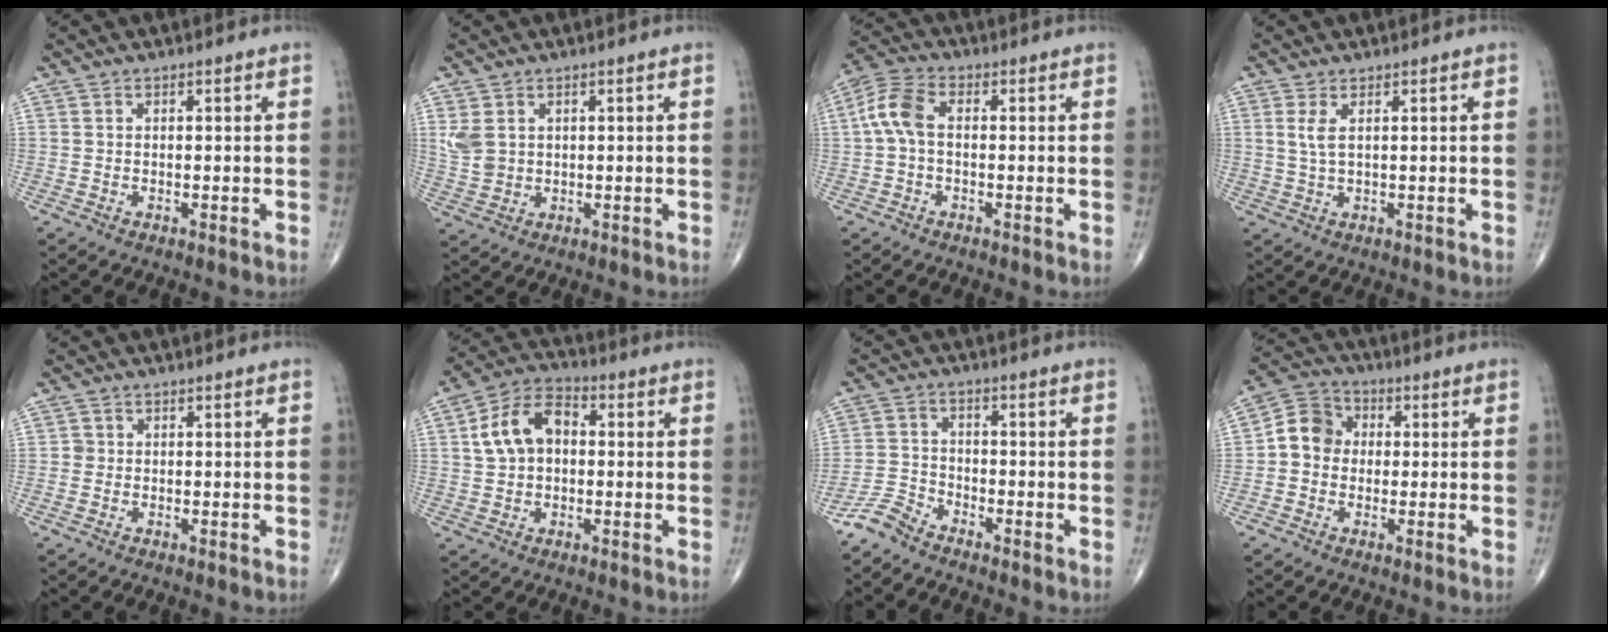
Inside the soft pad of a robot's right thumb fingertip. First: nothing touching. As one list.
[{"total": 4.3, "force": [1.4, 3.1, 2.5], "torque": [-0.052, -0.003, 0.039]}, {"total": 6.6, "force": [0.0, 3.8, 5.4], "torque": [-0.121, 0.021, -0.008]}, {"total": 2.7, "force": [0.9, 0.8, 2.4], "torque": [-0.060, -0.002, 0.027]}, {"total": 0.9, "force": [-0.1, 0.8, 0.1], "torque": [0.004, 0.003, -0.002]}, {"total": 10.2, "force": [1.2, 6.8, 7.4], "torque": [-0.131, 0.029, 0.012]}, {"total": 4.4, "force": [-4.1, 1.3, 1.0], "torque": [-0.018, 0.009, -0.092]}, {"total": 6.5, "force": [-0.3, 5.7, 3.0], "torque": [-0.034, 0.022, -0.020]}]